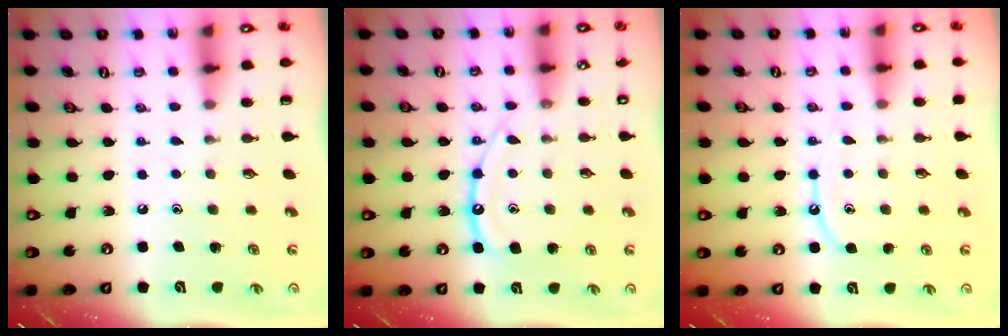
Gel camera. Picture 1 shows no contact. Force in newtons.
{"total": 12.0, "press": 12.0, "slide": 1.1}
{"total": 8.5, "press": 8.5, "slide": 0.9}